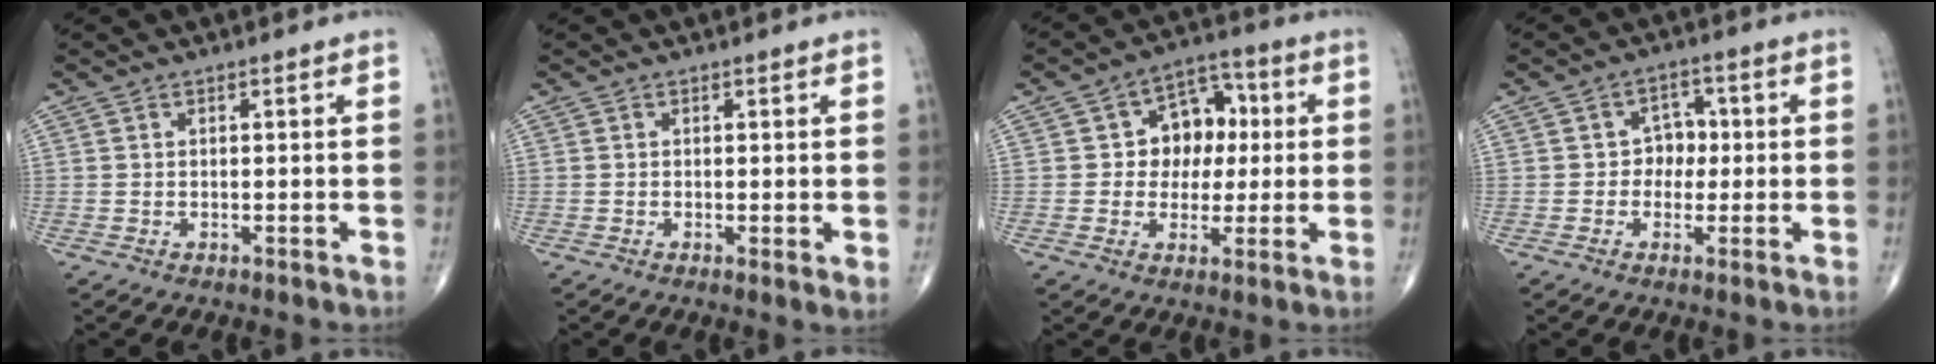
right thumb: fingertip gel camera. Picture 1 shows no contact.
{"total": 1.7, "force": [0.1, 0.4, 1.6], "torque": [-0.029, -0.007, -0.001]}
{"total": 10.6, "force": [1.2, 8.2, 6.5], "torque": [-0.038, 0.019, 0.012]}
{"total": 4.6, "force": [0.0, 3.9, 2.4], "torque": [-0.001, 0.012, -0.009]}